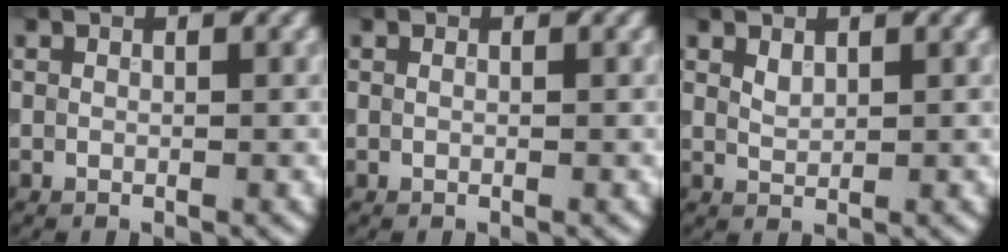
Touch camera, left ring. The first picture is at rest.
{"total": 0.0}
{"total": 0.9, "force": [0.5, 0.5, 0.5], "torque": [-0.012, 0.006, 0.019]}